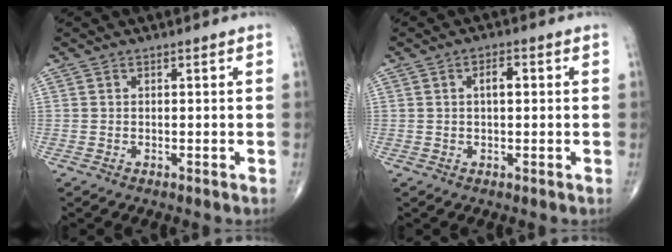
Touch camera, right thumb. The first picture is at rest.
{"total": 2.9, "force": [0.5, 1.3, 2.6], "torque": [-0.042, 0.006, 0.007]}